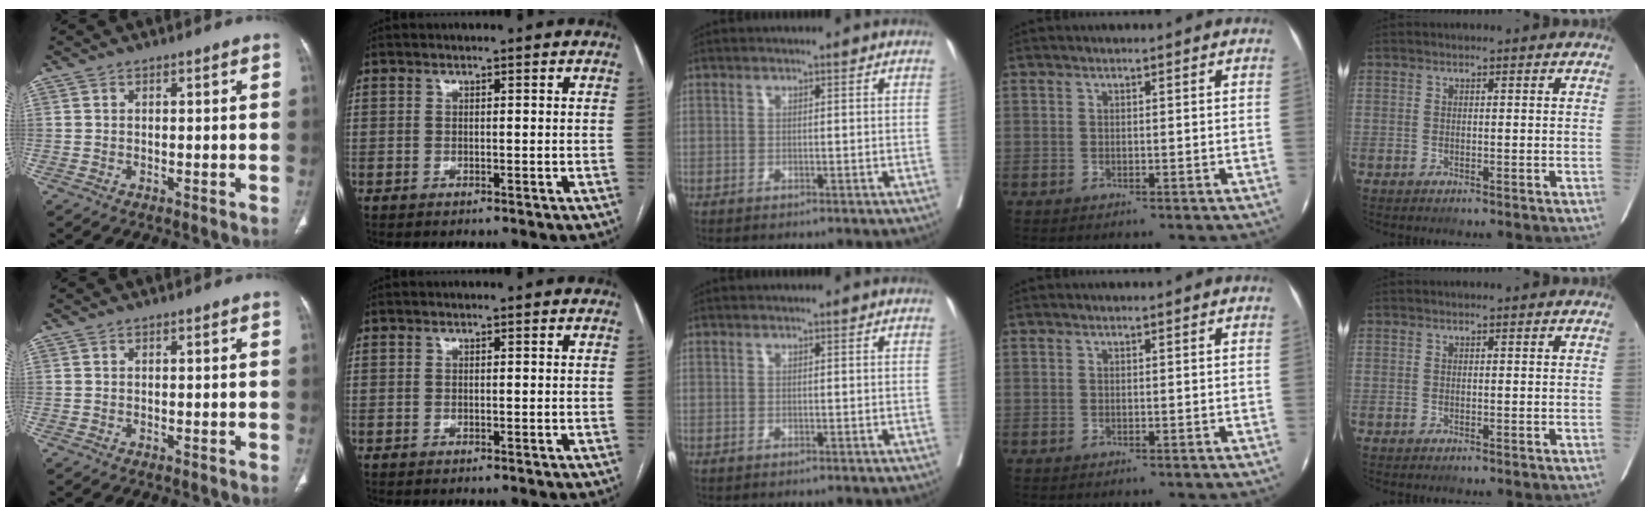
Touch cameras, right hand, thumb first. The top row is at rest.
{}